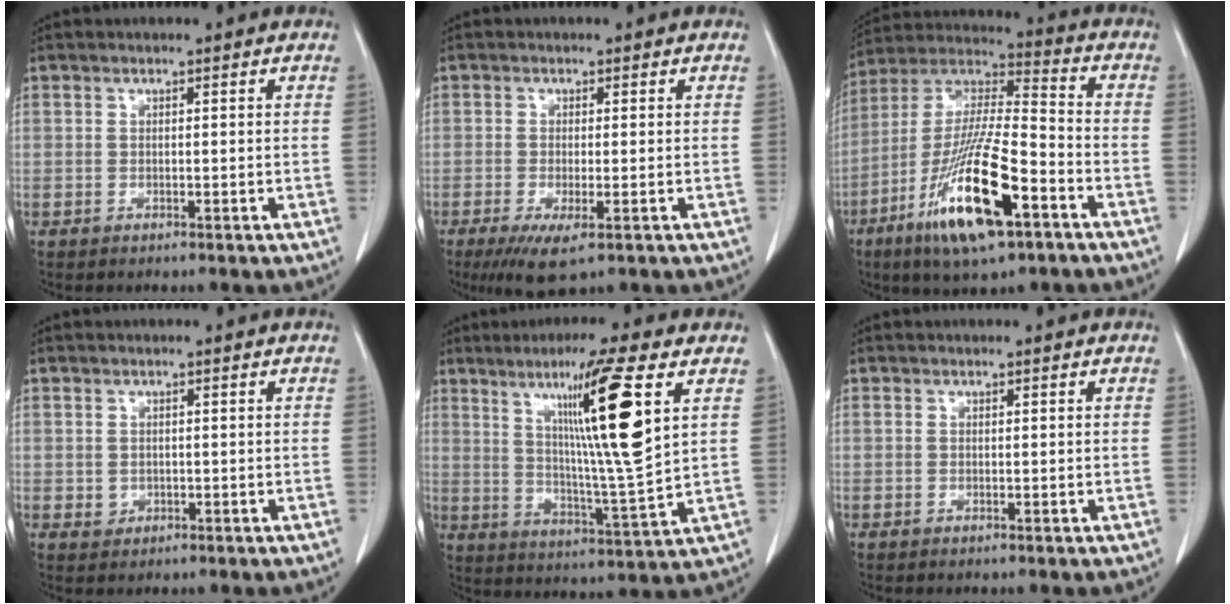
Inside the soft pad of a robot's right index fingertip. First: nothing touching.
{"total": 5.3, "force": [-2.7, 1.1, 4.4], "torque": [-0.078, -0.015, -0.041]}
{"total": 19.1, "force": [-8.9, 3.4, 16.6], "torque": [-0.348, -0.029, -0.159]}
{"total": 1.4, "force": [-0.2, 1.4, 0.3], "torque": [-0.003, 0.003, 0.003]}
{"total": 14.7, "force": [5.8, -1.1, 13.5], "torque": [-0.223, -0.007, 0.098]}
{"total": 0.0}